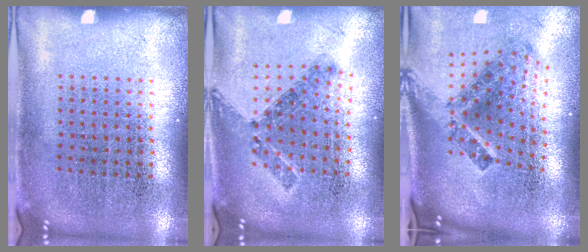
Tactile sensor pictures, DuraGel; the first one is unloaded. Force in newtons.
{"total": 0.8, "press": 0.7, "slide": 0.4}
{"total": 3.0, "press": 1.7, "slide": 2.4}